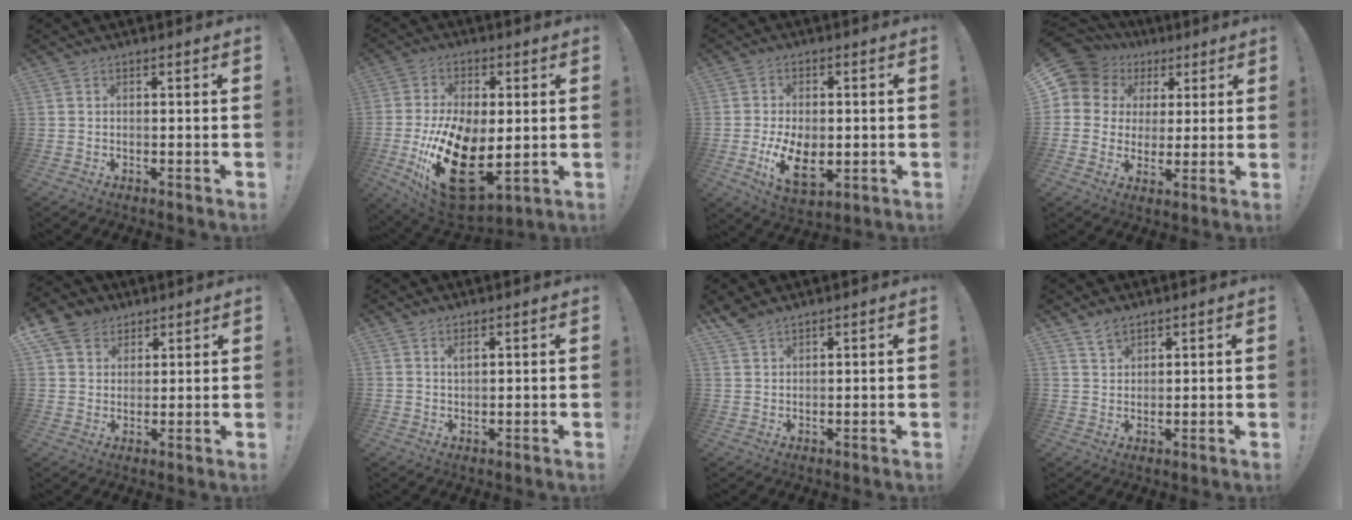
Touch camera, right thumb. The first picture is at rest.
{"total": 23.3, "force": [-4.2, 12.7, 19.1], "torque": [-0.375, 0.005, -0.055]}
{"total": 11.9, "force": [-2.6, 7.1, 9.2], "torque": [-0.158, -0.008, -0.047]}
{"total": 9.9, "force": [4.2, 8.6, 2.8], "torque": [-0.040, -0.029, 0.088]}
{"total": 7.8, "force": [4.6, 6.1, 1.6], "torque": [-0.026, -0.027, 0.092]}
{"total": 1.6, "force": [1.0, 0.6, 1.1], "torque": [-0.009, -0.006, 0.015]}
{"total": 3.3, "force": [2.9, 0.8, 1.2], "torque": [-0.020, -0.018, 0.056]}
{"total": 3.8, "force": [3.2, 1.7, 1.1], "torque": [-0.004, -0.022, 0.057]}